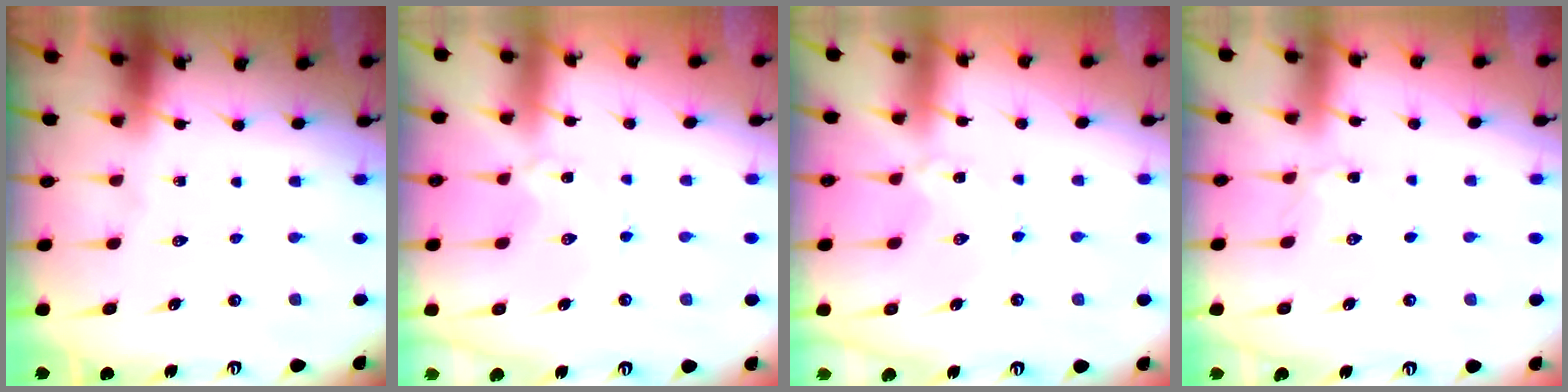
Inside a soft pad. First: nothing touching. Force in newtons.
{"total": 1.0, "press": 1.0, "slide": 0.2}
{"total": 0.9, "press": 0.9, "slide": 0.2}
{"total": 1.6, "press": 1.6, "slide": 0.2}